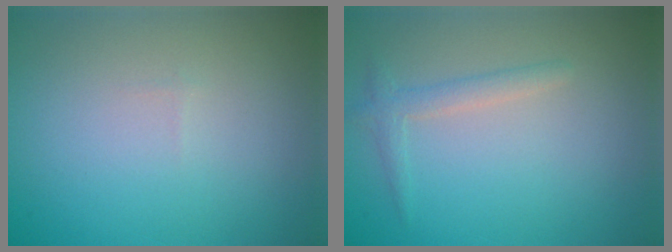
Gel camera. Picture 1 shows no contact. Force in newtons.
{"total": 1.6, "press": 1.6, "slide": 0.1}